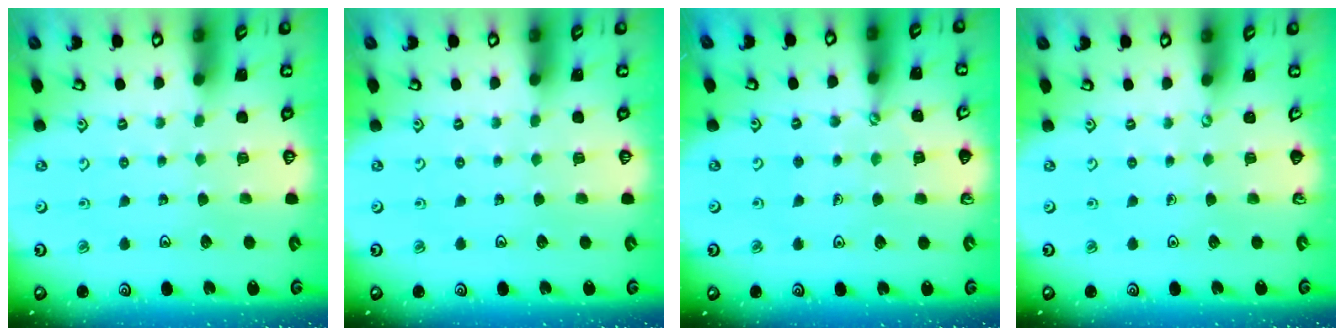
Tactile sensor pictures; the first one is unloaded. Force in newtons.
{"total": 0.0}
{"total": 2.4, "press": 2.4, "slide": 0.3}
{"total": 0.0}